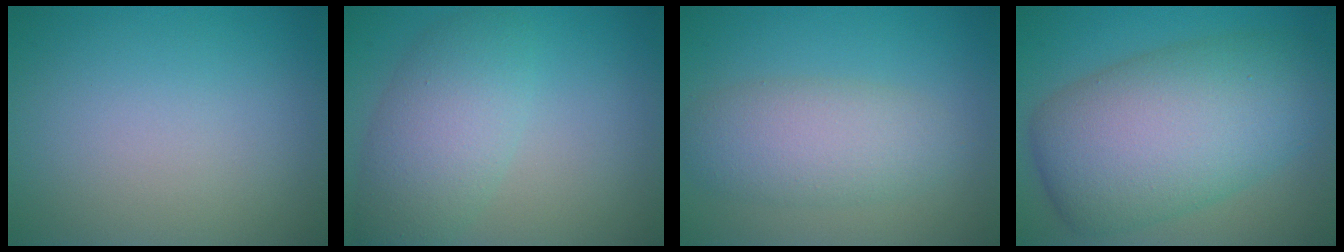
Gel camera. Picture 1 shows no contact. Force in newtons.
{"total": 5.2, "press": 5.2, "slide": 0.2}
{"total": 4.5, "press": 4.5, "slide": 0.4}
{"total": 11.1, "press": 11.1, "slide": 0.6}